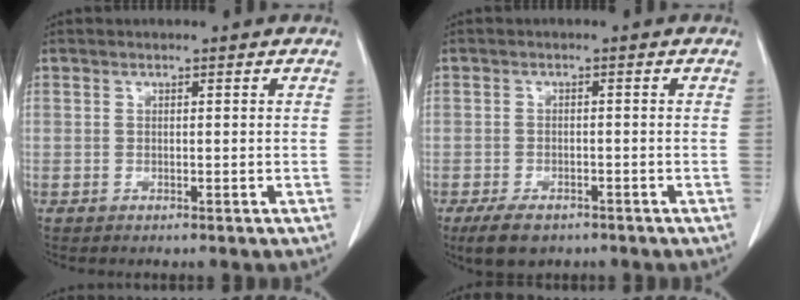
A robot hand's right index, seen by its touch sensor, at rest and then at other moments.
{"total": 5.7, "force": [-3.9, 2.9, 3.0], "torque": [-0.056, -0.005, -0.059]}